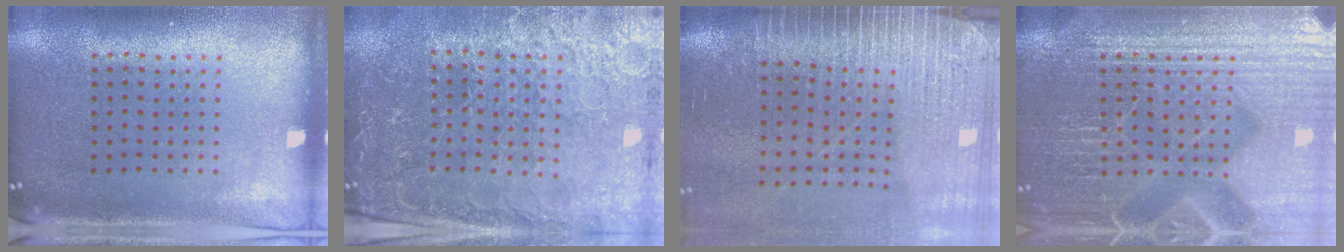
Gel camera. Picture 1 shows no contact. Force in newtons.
{"total": 4.1, "press": 4.0, "slide": 1.0}
{"total": 3.7, "press": 3.2, "slide": 1.9}
{"total": 7.4, "press": 7.3, "slide": 0.9}